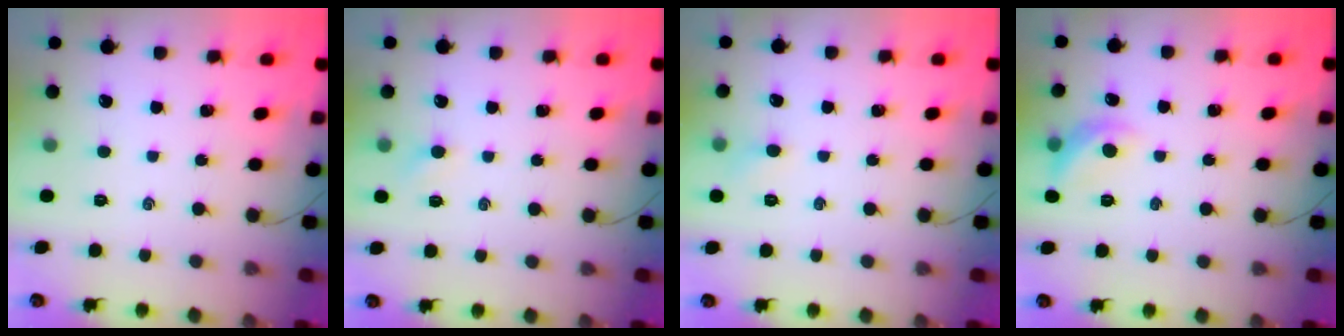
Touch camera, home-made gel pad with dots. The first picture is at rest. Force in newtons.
{"total": 3.2, "press": 3.0, "slide": 0.9}
{"total": 3.6, "press": 3.4, "slide": 1.2}
{"total": 9.0, "press": 9.0, "slide": 0.8}